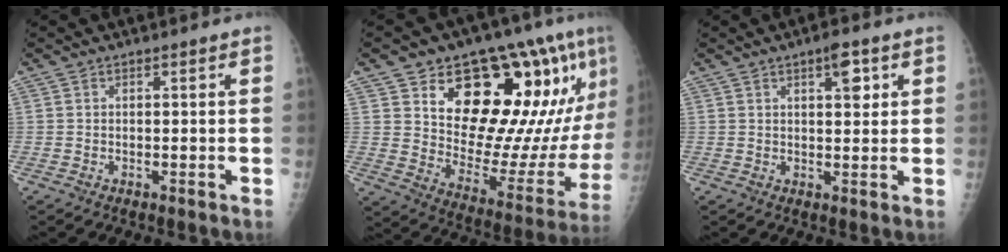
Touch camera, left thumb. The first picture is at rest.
{"total": 27.5, "force": [12.5, 11.3, 21.8], "torque": [-0.265, -0.040, 0.199]}
{"total": 4.4, "force": [2.1, 1.7, 3.4], "torque": [-0.039, -0.008, 0.028]}